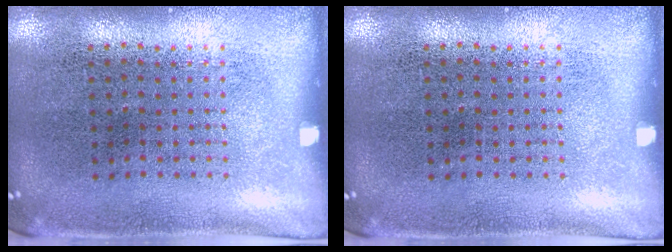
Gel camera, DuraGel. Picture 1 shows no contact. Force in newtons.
{"total": 0.0}